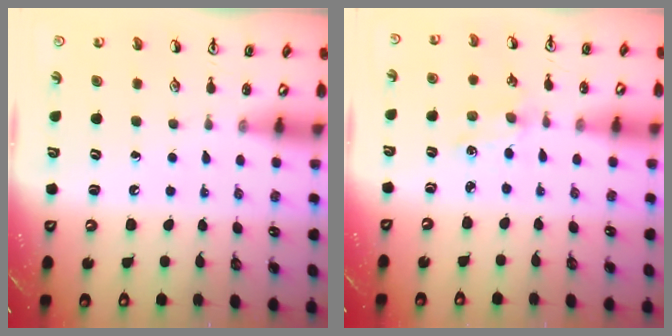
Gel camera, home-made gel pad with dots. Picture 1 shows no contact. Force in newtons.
{"total": 1.0, "press": 0.9, "slide": 0.2}